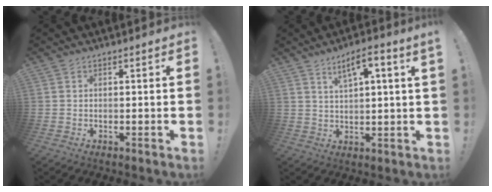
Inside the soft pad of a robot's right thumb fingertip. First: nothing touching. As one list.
[{"total": 6.2, "force": [3.4, 0.8, 5.1], "torque": [-0.080, -0.014, 0.053]}]